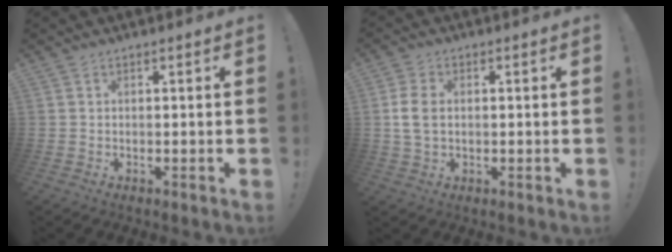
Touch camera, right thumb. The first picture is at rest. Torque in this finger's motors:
{"motor_torque": [-0.07, 0.16, 0.25, 0.18, 0.03]}